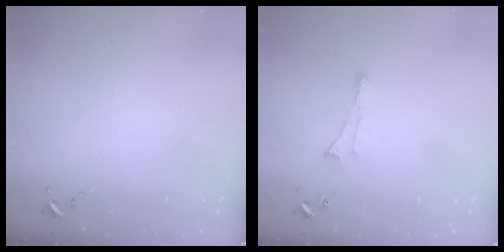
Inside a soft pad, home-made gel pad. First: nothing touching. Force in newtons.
{"total": 3.7, "press": 3.6, "slide": 0.6}